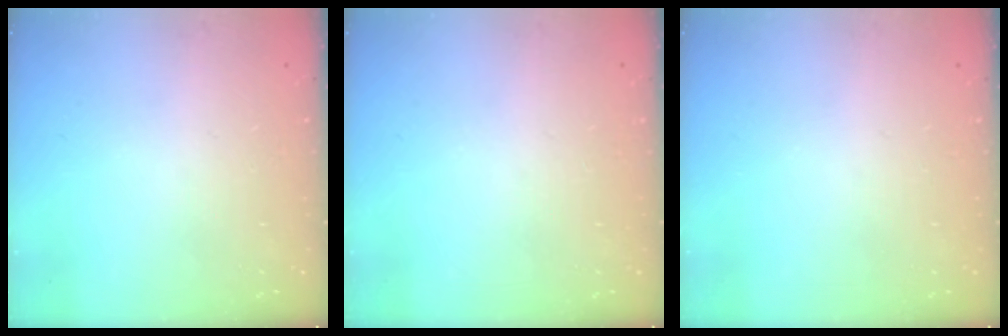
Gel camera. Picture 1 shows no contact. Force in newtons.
{"total": 0.0}
{"total": 0.0}